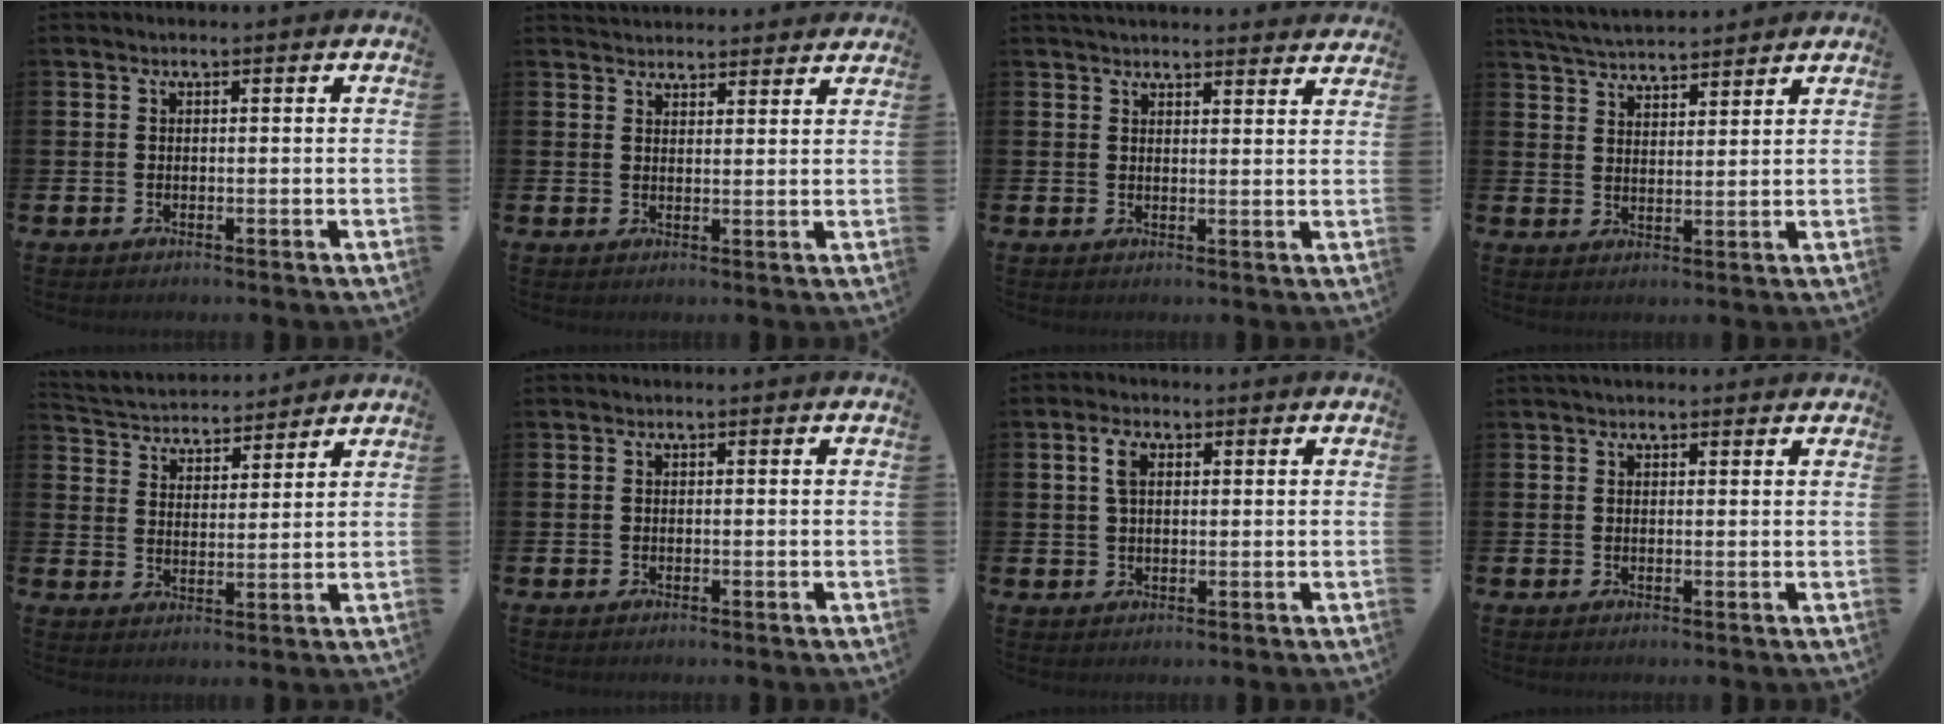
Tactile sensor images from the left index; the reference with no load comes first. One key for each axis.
{"total": 2.9, "fx": 2.8, "fy": 0.5, "fz": -0.1, "tx": 0.008, "ty": -0.020, "tz": 0.050}
{"total": 3.3, "fx": 3.2, "fy": 0.4, "fz": 0.4, "tx": -0.010, "ty": -0.017, "tz": 0.058}
{"total": 4.7, "fx": 4.6, "fy": 0.4, "fz": 0.3, "tx": -0.025, "ty": -0.025, "tz": 0.084}
{"total": 4.2, "fx": 4.1, "fy": 1.1, "fz": -0.3, "tx": -0.018, "ty": -0.032, "tz": 0.069}
{"total": 0.0}
{"total": 3.2, "fx": 1.7, "fy": 1.7, "fz": 2.0, "tx": -0.026, "ty": 0.000, "tz": 0.026}
{"total": 1.2, "fx": 1.0, "fy": 0.4, "fz": 0.4, "tx": 0.002, "ty": 0.000, "tz": 0.015}